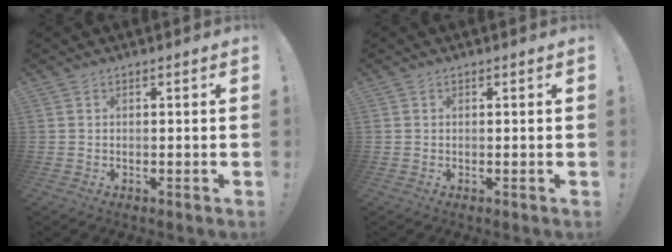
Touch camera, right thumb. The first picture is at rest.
{"total": 0.0}